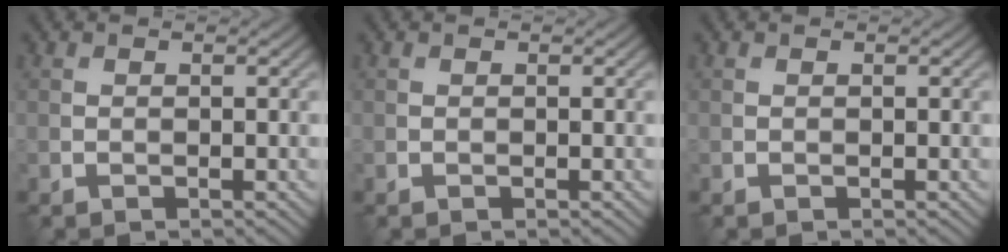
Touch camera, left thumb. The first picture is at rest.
{"total": 0.0}
{"total": 0.0}